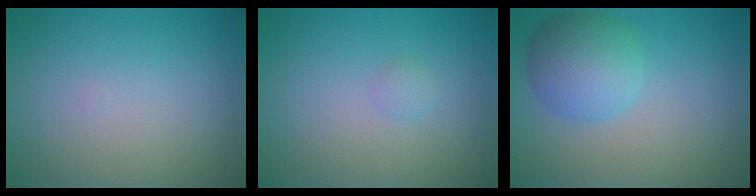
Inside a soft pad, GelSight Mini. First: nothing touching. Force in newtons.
{"total": 0.7, "press": 0.7, "slide": 0.0}
{"total": 5.2, "press": 5.2, "slide": 0.2}